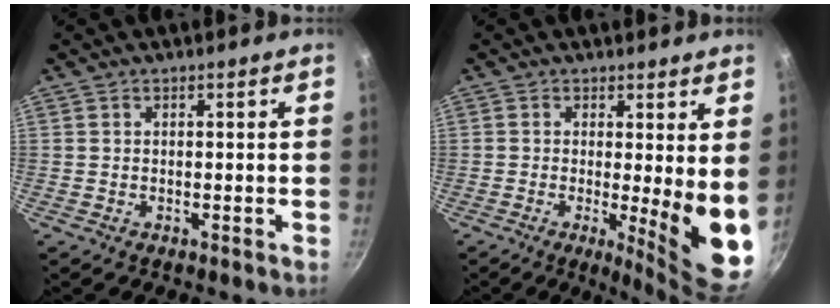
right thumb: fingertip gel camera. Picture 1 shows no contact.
{"total": 11.0, "force": [-0.1, 2.4, 10.7], "torque": [-0.133, -0.032, 0.001]}